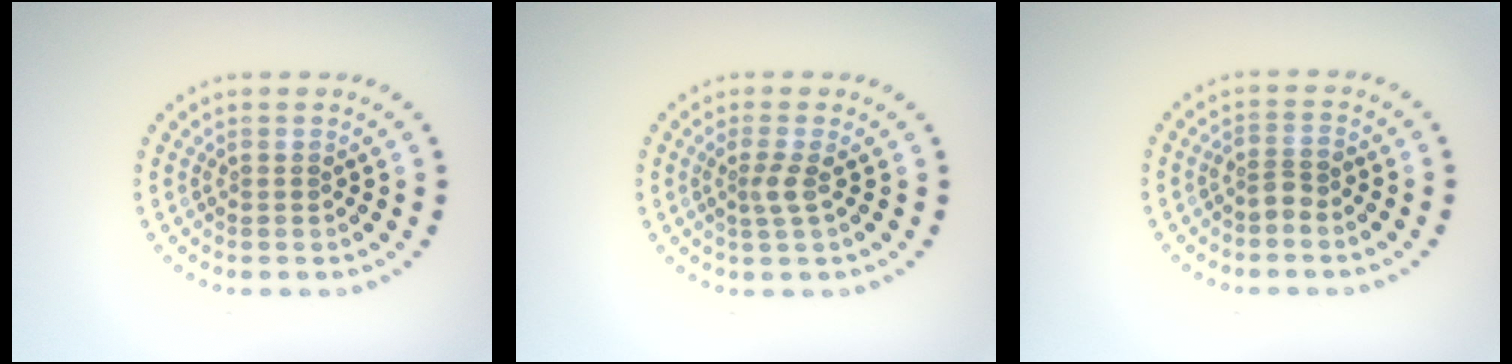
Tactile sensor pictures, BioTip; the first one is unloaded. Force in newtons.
{"total": 1.6, "press": 1.2, "slide": 1.0}
{"total": 1.5, "press": 1.2, "slide": 1.0}